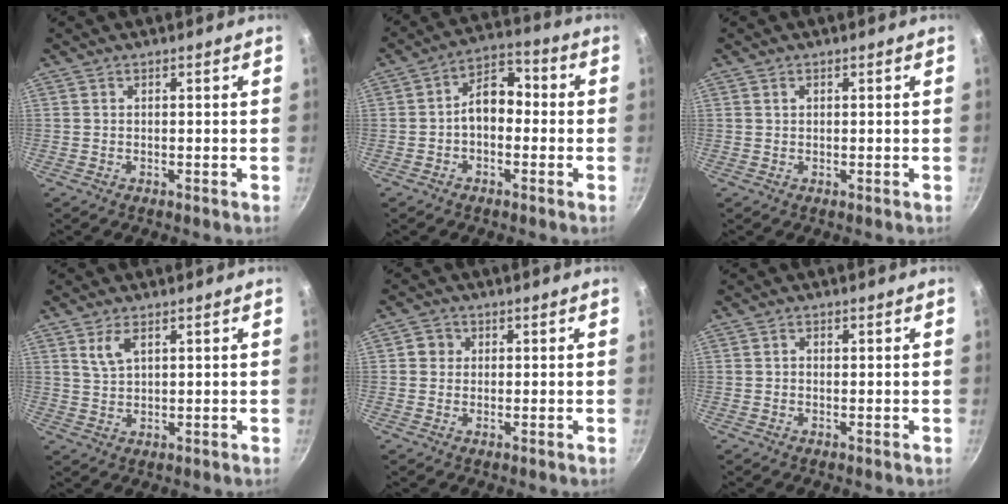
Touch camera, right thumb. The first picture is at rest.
{"total": 8.2, "force": [-0.8, 5.4, 6.2], "torque": [-0.074, 0.035, -0.028]}
{"total": 0.7, "force": [0.3, 0.5, 0.4], "torque": [-0.006, -0.001, 0.006]}
{"total": 3.8, "force": [2.0, 1.8, 2.7], "torque": [-0.051, -0.009, 0.045]}
{"total": 2.7, "force": [0.4, 2.5, 0.8], "torque": [0.002, 0.003, 0.003]}
{"total": 0.6, "force": [0.0, 0.5, 0.3], "torque": [-0.005, 0.000, -0.001]}